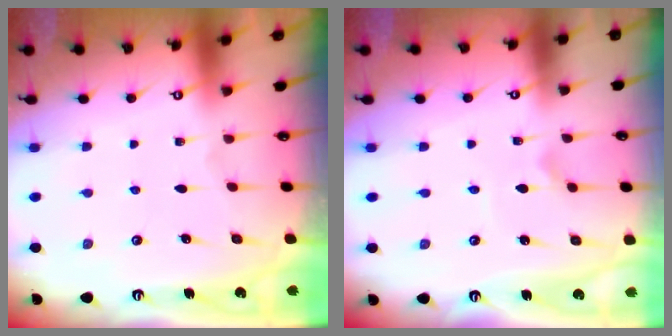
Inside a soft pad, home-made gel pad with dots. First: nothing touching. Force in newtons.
{"total": 1.7, "press": 1.6, "slide": 0.1}